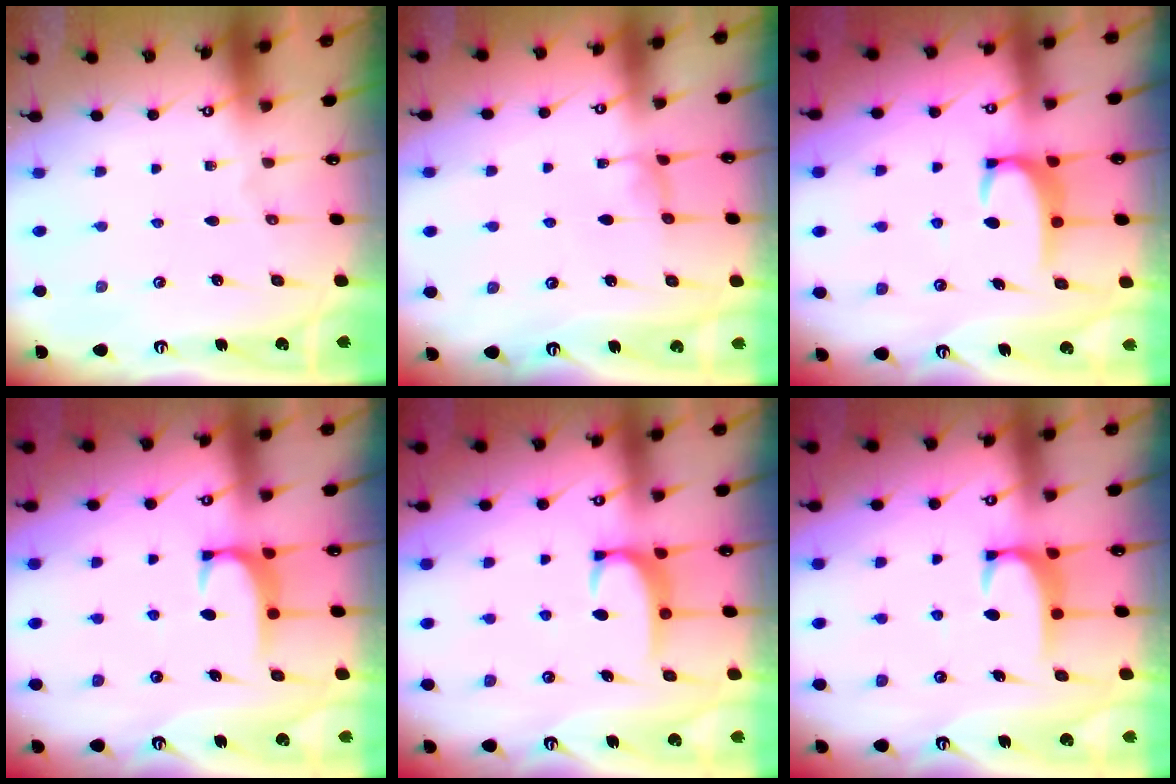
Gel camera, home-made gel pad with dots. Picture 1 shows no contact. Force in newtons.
{"total": 1.1, "press": 1.0, "slide": 0.3}
{"total": 3.4, "press": 3.4, "slide": 0.5}
{"total": 2.0, "press": 1.9, "slide": 0.5}
{"total": 2.7, "press": 2.6, "slide": 0.4}
{"total": 1.8, "press": 1.7, "slide": 0.6}